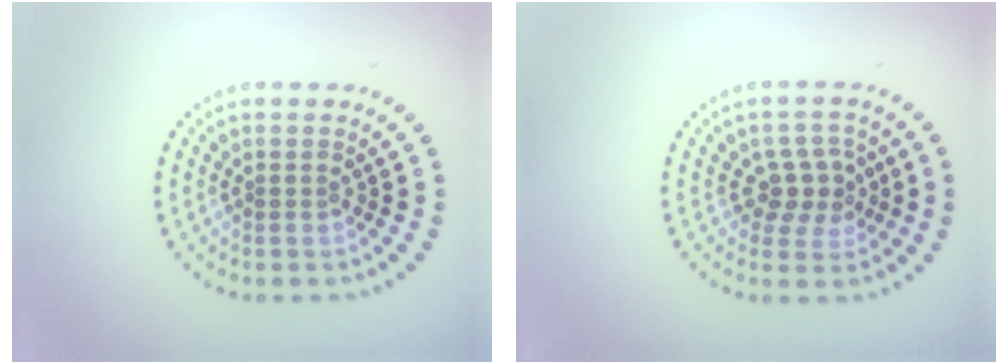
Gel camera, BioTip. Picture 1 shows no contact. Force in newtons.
{"total": 2.9, "press": 2.7, "slide": 1.2}